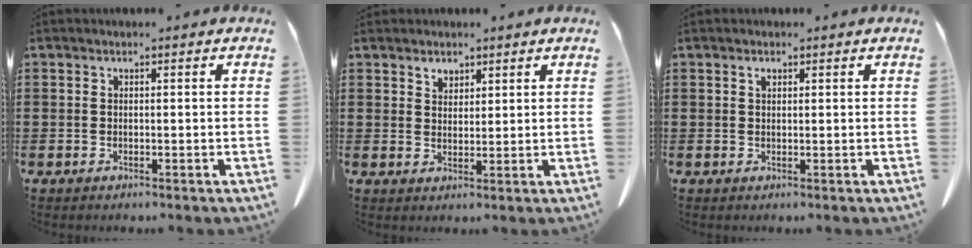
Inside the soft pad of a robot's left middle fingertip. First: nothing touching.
{"total": 2.3, "force": [1.9, 1.2, 0.3], "torque": [-0.002, -0.001, 0.037]}
{"total": 1.0, "force": [0.6, 0.4, 0.7], "torque": [-0.016, 0.002, 0.011]}